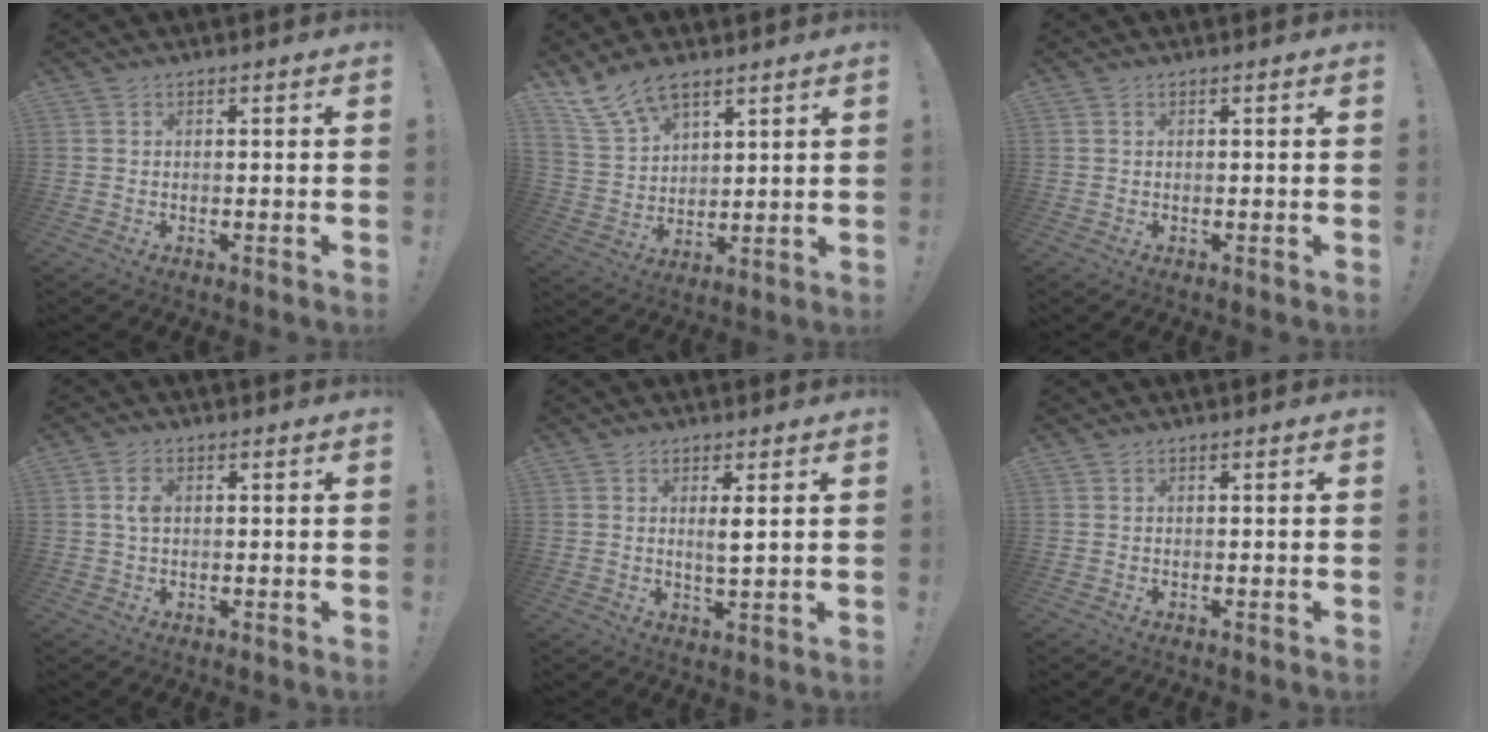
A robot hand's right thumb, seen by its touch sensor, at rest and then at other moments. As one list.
[{"total": 11.1, "force": [8.2, 5.6, 4.8], "torque": [-0.103, -0.038, 0.163]}, {"total": 0.0}, {"total": 3.6, "force": [0.7, 2.1, 2.8], "torque": [-0.053, 0.006, 0.012]}, {"total": 3.3, "force": [1.1, 0.5, 3.0], "torque": [-0.046, -0.010, 0.015]}, {"total": 0.0}]